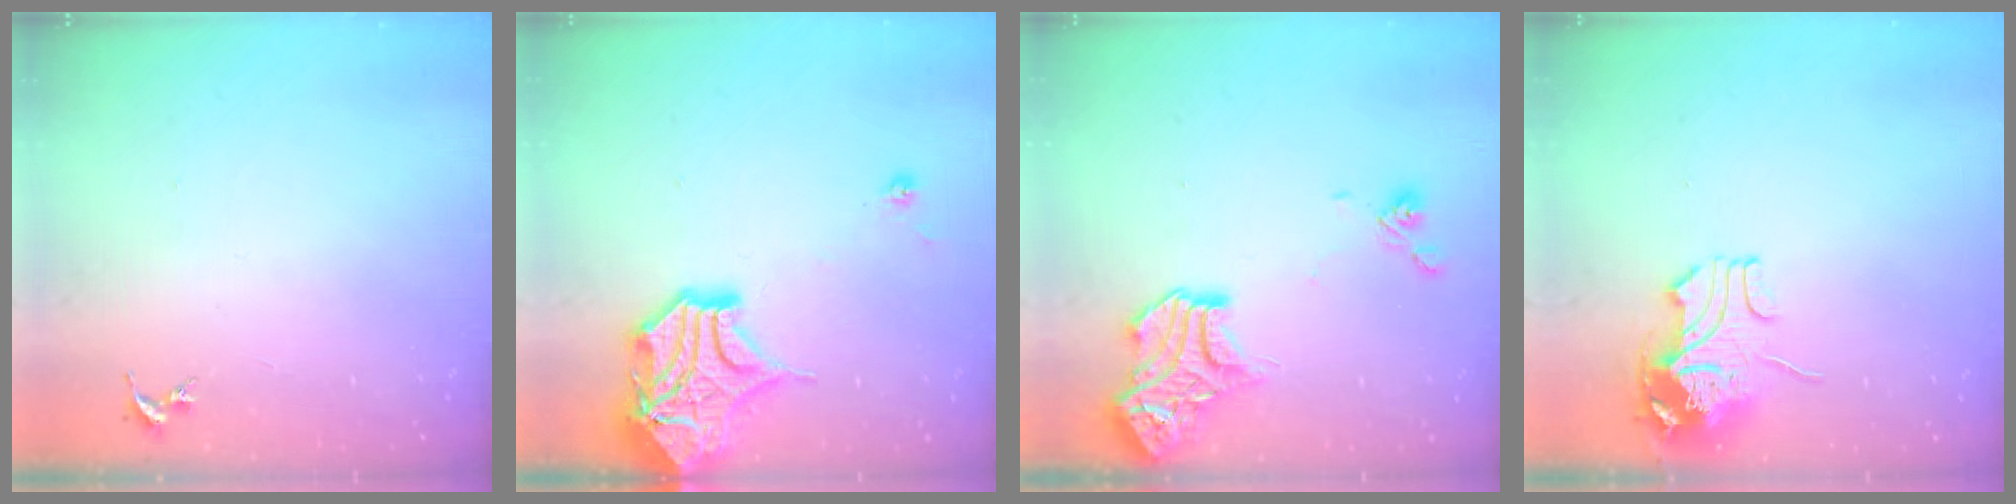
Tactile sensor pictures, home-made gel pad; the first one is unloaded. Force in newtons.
{"total": 16.4, "press": 16.2, "slide": 2.5}
{"total": 15.6, "press": 15.5, "slide": 0.7}
{"total": 10.2, "press": 10.1, "slide": 1.3}